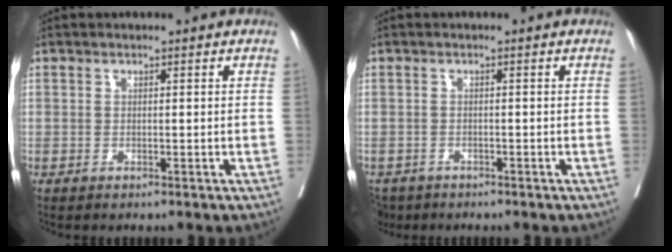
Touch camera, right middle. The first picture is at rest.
{"total": 4.0, "force": [-3.2, 2.3, 0.6], "torque": [-0.009, -0.003, -0.055]}